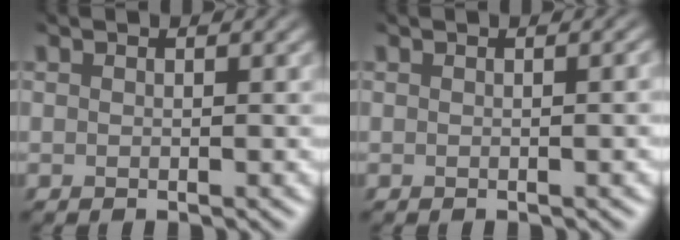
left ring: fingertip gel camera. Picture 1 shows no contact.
{"total": 2.9, "force": [0.4, 1.3, 2.6], "torque": [-0.013, 0.012, -0.009]}